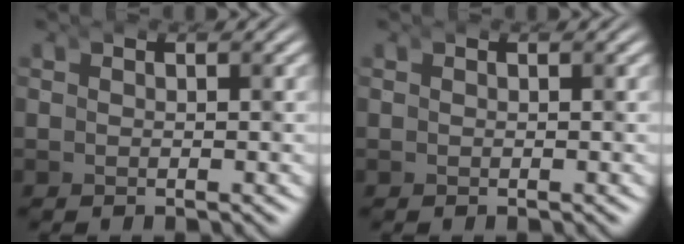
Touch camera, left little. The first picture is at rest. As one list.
[{"total": 0.0}]